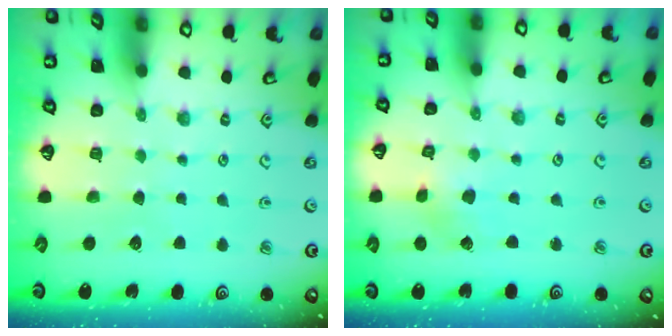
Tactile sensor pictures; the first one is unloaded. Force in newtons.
{"total": 1.9, "press": 1.9, "slide": 0.2}